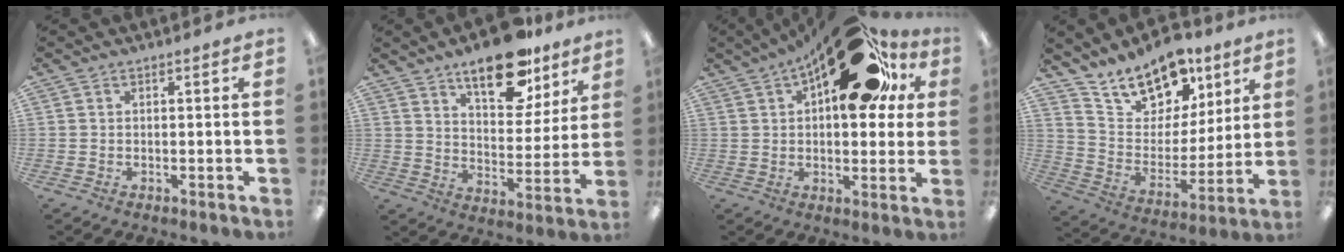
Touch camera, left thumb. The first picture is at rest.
{"total": 17.7, "force": [12.2, 7.8, 10.0], "torque": [-0.140, -0.064, 0.207]}
{"total": 24.4, "force": [11.5, 11.3, 18.2], "torque": [-0.247, -0.052, 0.186]}
{"total": 14.9, "force": [12.0, 7.5, 4.6], "torque": [-0.098, -0.083, 0.222]}